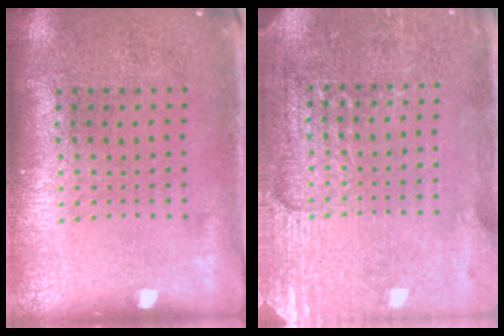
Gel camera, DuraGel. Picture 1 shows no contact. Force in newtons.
{"total": 2.9, "press": 2.8, "slide": 0.2}